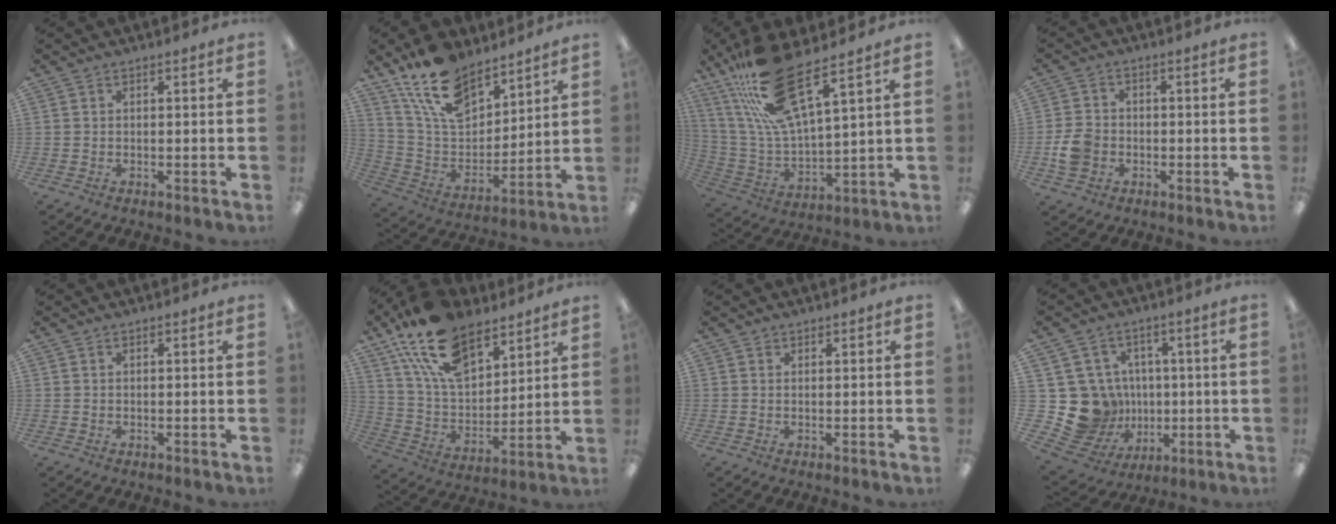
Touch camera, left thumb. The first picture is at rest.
{"total": 17.2, "force": [12.7, 8.4, 8.0], "torque": [-0.167, -0.064, 0.239]}
{"total": 20.4, "force": [14.4, 5.4, 13.5], "torque": [-0.266, -0.077, 0.248]}
{"total": 6.1, "force": [-1.6, 5.0, 3.2], "torque": [-0.057, 0.009, -0.029]}
{"total": 0.0}
{"total": 20.1, "force": [13.6, 10.3, 10.6], "torque": [-0.204, -0.062, 0.251]}
{"total": 0.5, "force": [0.4, 0.3, 0.1], "torque": [-0.002, 0.000, 0.008]}
{"total": 16.2, "force": [-0.9, 15.2, 5.5], "torque": [-0.146, -0.003, 0.020]}